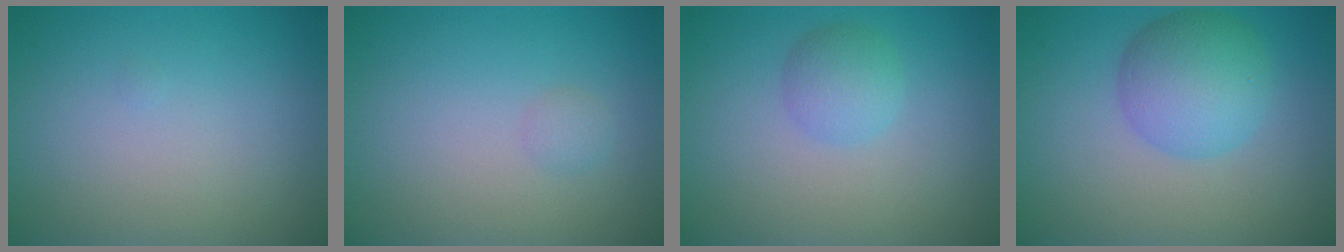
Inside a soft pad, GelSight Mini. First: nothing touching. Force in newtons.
{"total": 0.8, "press": 0.8, "slide": 0.1}
{"total": 2.2, "press": 2.2, "slide": 0.0}
{"total": 5.1, "press": 5.1, "slide": 0.2}